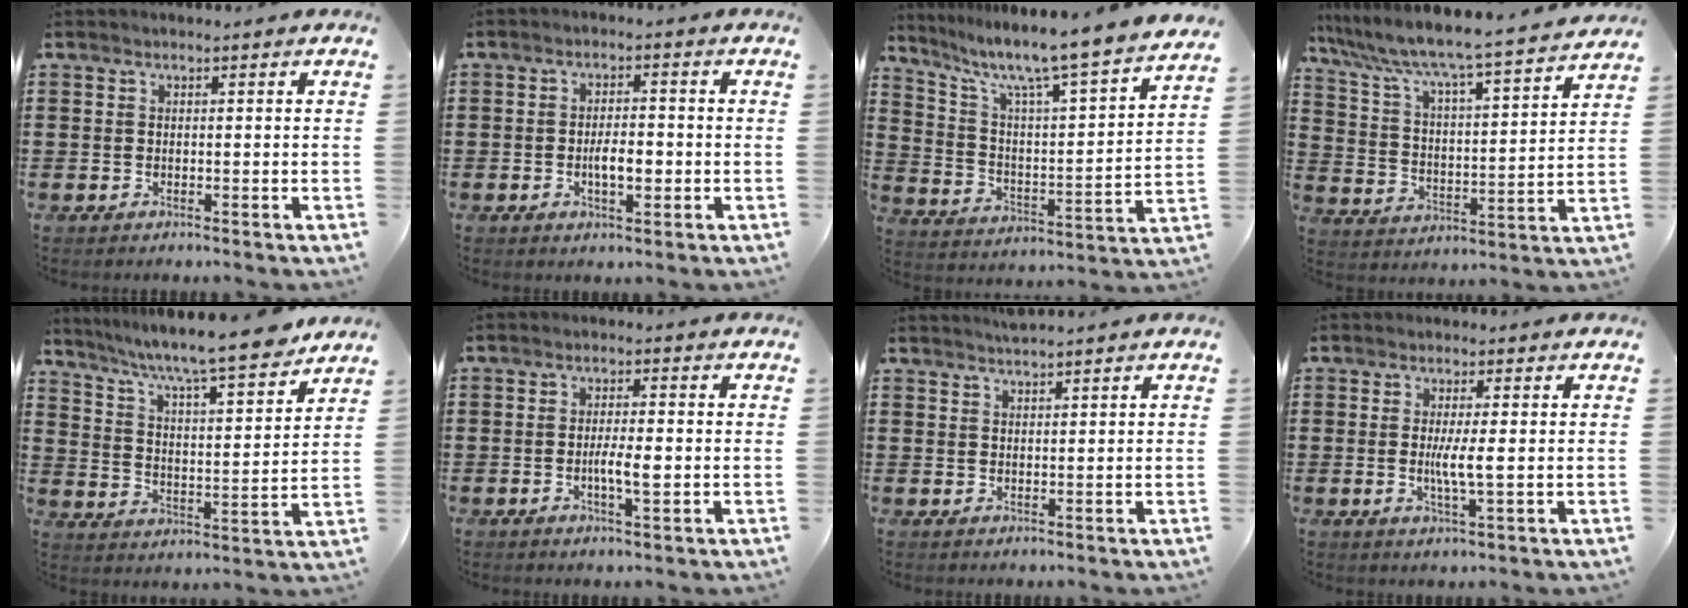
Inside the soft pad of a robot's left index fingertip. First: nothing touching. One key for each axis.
{"total": 4.1, "fx": -0.8, "fy": 1.7, "fz": 3.6, "tx": -0.058, "ty": 0.001, "tz": -0.019}
{"total": 7.1, "fx": 6.2, "fy": -0.5, "fz": 3.5, "tx": -0.097, "ty": -0.059, "tz": 0.093}
{"total": 5.8, "fx": 5.4, "fy": -0.2, "fz": 2.1, "tx": -0.069, "ty": -0.051, "tz": 0.080}
{"total": 8.5, "fx": 7.4, "fy": 0.1, "fz": 4.2, "tx": -0.101, "ty": -0.048, "tz": 0.118}
{"total": 3.9, "fx": -0.7, "fy": 0.8, "fz": 3.7, "tx": -0.072, "ty": -0.002, "tz": -0.016}
{"total": 1.5, "fx": 1.4, "fy": -0.3, "fz": 0.3, "tx": -0.007, "ty": 0.000, "tz": 0.028}
{"total": 3.9, "fx": -0.1, "fy": 0.3, "fz": 3.9, "tx": -0.077, "ty": -0.008, "tz": -0.005}